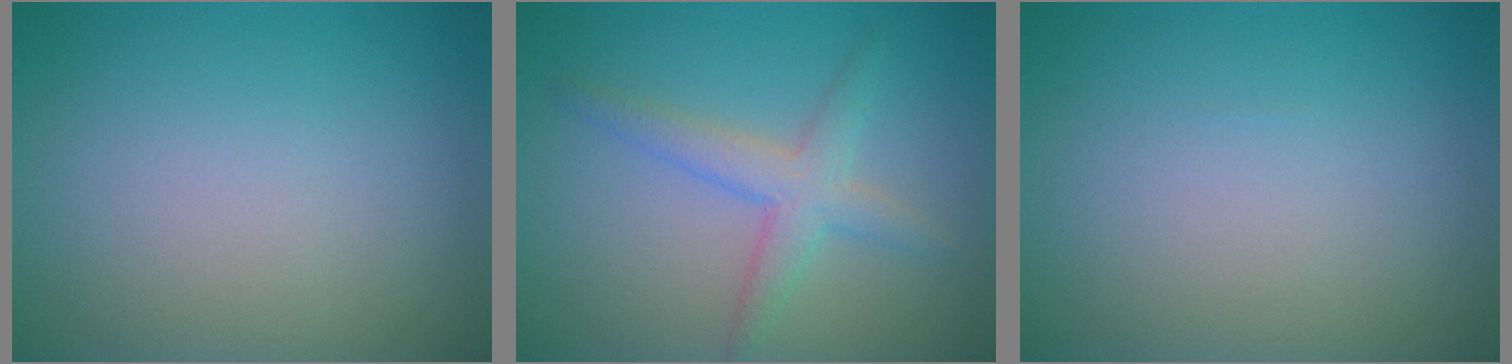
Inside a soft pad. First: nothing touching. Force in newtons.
{"total": 3.0, "press": 3.0, "slide": 0.1}
{"total": 0.0}